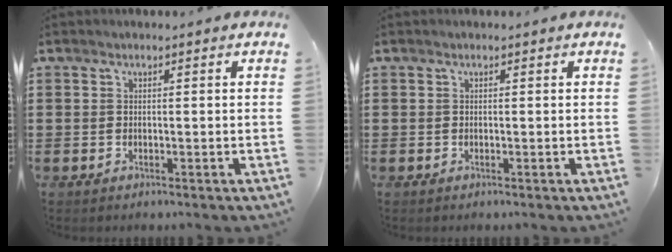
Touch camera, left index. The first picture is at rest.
{"total": 0.0}